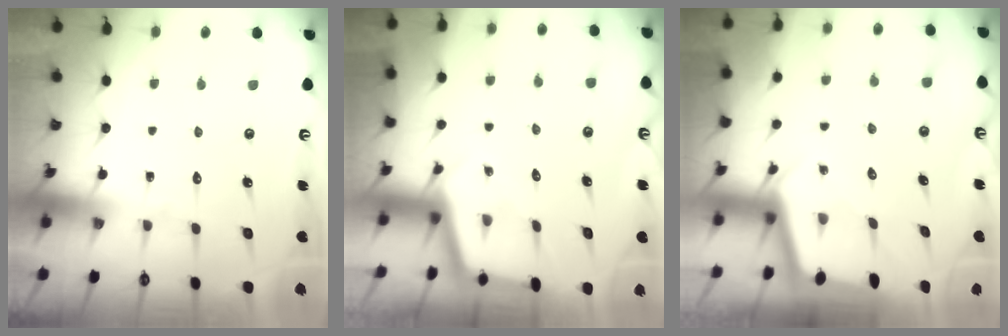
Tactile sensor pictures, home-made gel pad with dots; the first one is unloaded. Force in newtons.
{"total": 2.3, "press": 2.3, "slide": 0.1}
{"total": 2.1, "press": 2.1, "slide": 0.2}